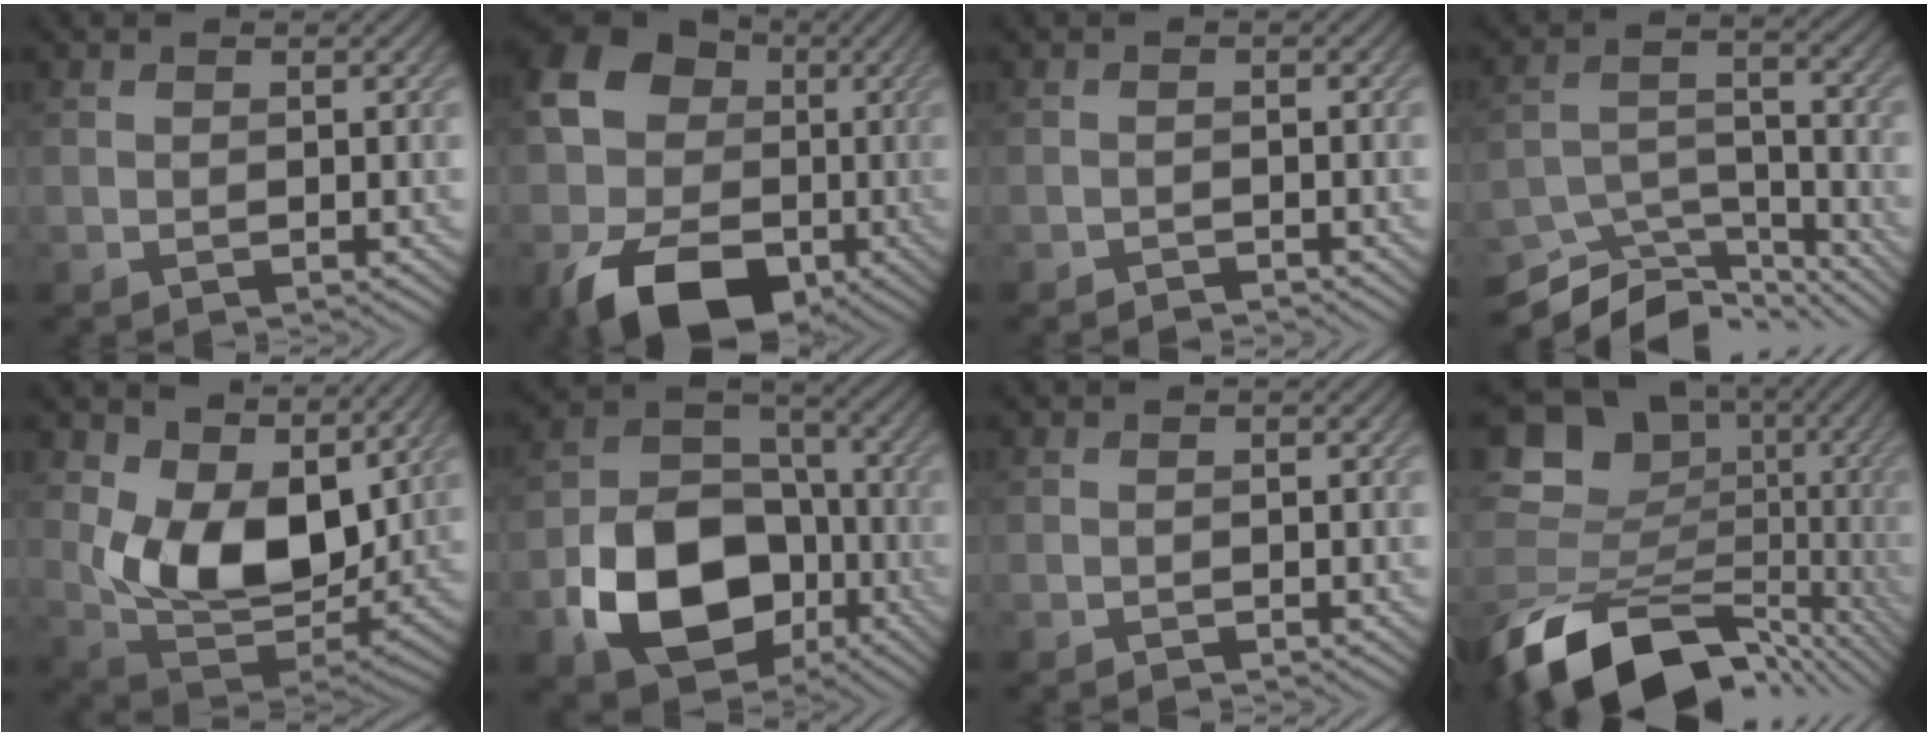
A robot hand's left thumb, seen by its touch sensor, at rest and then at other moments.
{"total": 17.4, "force": [-3.6, 13.9, 9.8], "torque": [-0.206, -0.030, -0.055]}
{"total": 1.2, "force": [-1.1, 0.1, 0.1], "torque": [-0.001, -0.001, -0.025]}
{"total": 11.1, "force": [-9.8, 3.2, 4.1], "torque": [-0.082, -0.002, -0.164]}
{"total": 11.4, "force": [4.0, 7.2, 7.8], "torque": [-0.159, -0.016, 0.070]}
{"total": 14.5, "force": [-5.6, 10.4, 8.3], "torque": [-0.169, -0.037, -0.106]}
{"total": 0.5, "force": [-0.5, 0.0, 0.0], "torque": [0.003, -0.001, -0.011]}
{"total": 16.5, "force": [-6.0, 11.9, 9.7], "torque": [-0.196, -0.012, -0.090]}